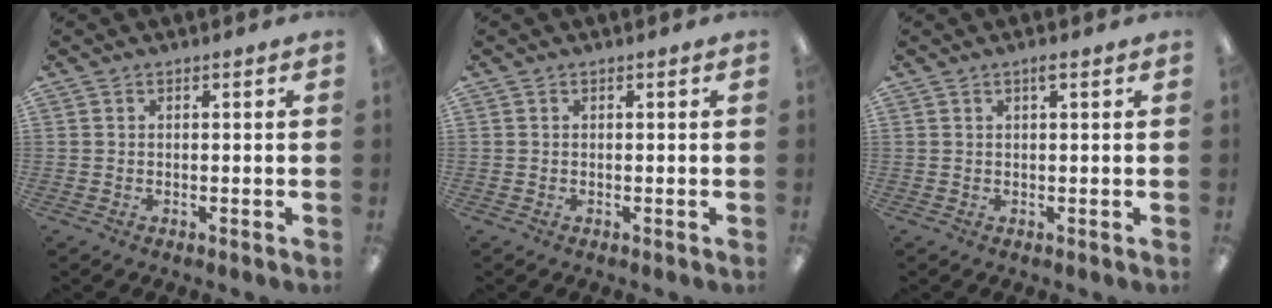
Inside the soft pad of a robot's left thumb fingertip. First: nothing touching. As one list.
[{"total": 0.0}, {"total": 1.8, "force": [1.0, 0.4, 1.5], "torque": [-0.015, -0.002, 0.012]}]